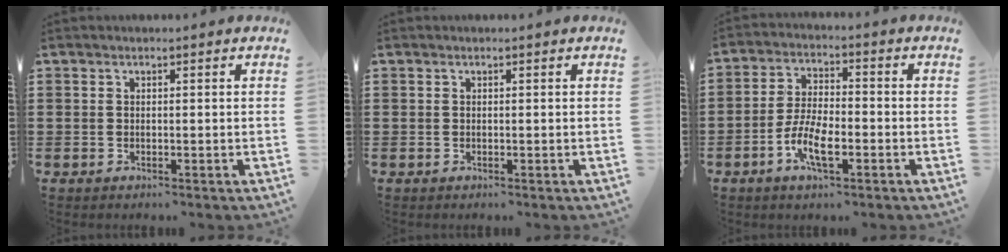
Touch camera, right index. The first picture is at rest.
{"total": 0.0}
{"total": 7.2, "force": [-3.1, 2.5, 6.1], "torque": [-0.142, -0.014, -0.061]}